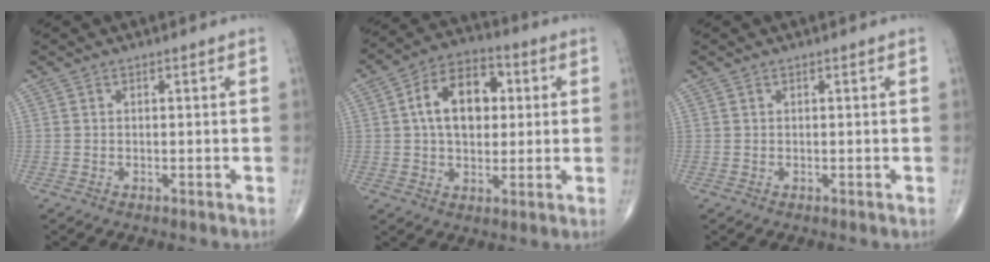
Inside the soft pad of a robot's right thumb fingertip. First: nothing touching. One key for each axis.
{"total": 14.4, "fx": 2.7, "fy": 9.3, "fz": 10.6, "tx": -0.146, "ty": 0.016, "tz": 0.035}
{"total": 0.0}